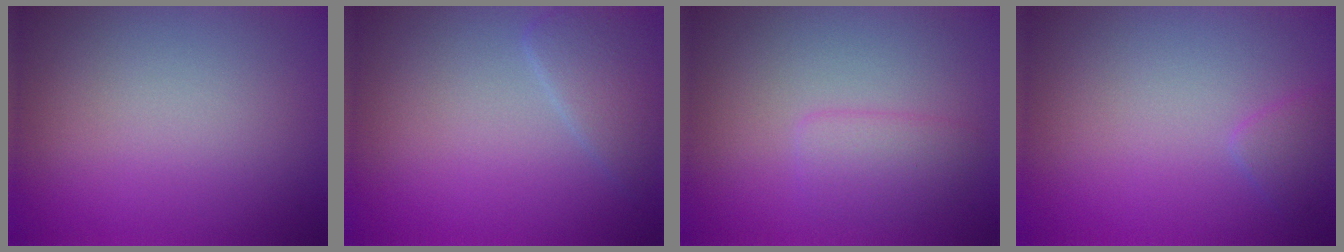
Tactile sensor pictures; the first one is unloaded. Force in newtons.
{"total": 2.4, "press": 2.4, "slide": 0.2}
{"total": 1.9, "press": 1.9, "slide": 0.1}
{"total": 1.2, "press": 1.2, "slide": 0.1}